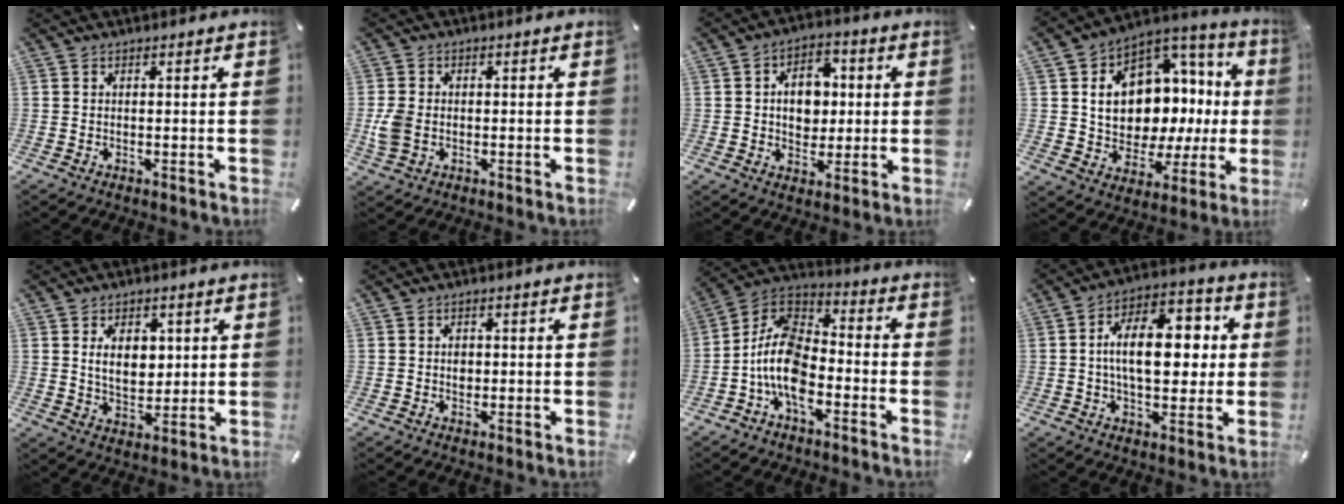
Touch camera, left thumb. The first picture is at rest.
{"total": 5.4, "force": [-0.6, 4.1, 3.4], "torque": [-0.079, 0.002, -0.010]}
{"total": 9.5, "force": [0.4, 7.5, 5.8], "torque": [-0.087, 0.005, 0.005]}
{"total": 14.5, "force": [2.5, 11.3, 8.9], "torque": [-0.141, -0.041, 0.052]}
{"total": 7.9, "force": [2.0, 5.7, 5.1], "torque": [-0.088, -0.002, 0.031]}
{"total": 1.9, "force": [0.0, 1.6, 1.0], "torque": [-0.013, 0.003, -0.003]}
{"total": 12.9, "force": [-6.1, 7.3, 8.6], "torque": [-0.191, 0.013, -0.122]}
{"total": 16.3, "force": [1.3, 9.3, 13.4], "torque": [-0.221, 0.005, 0.020]}